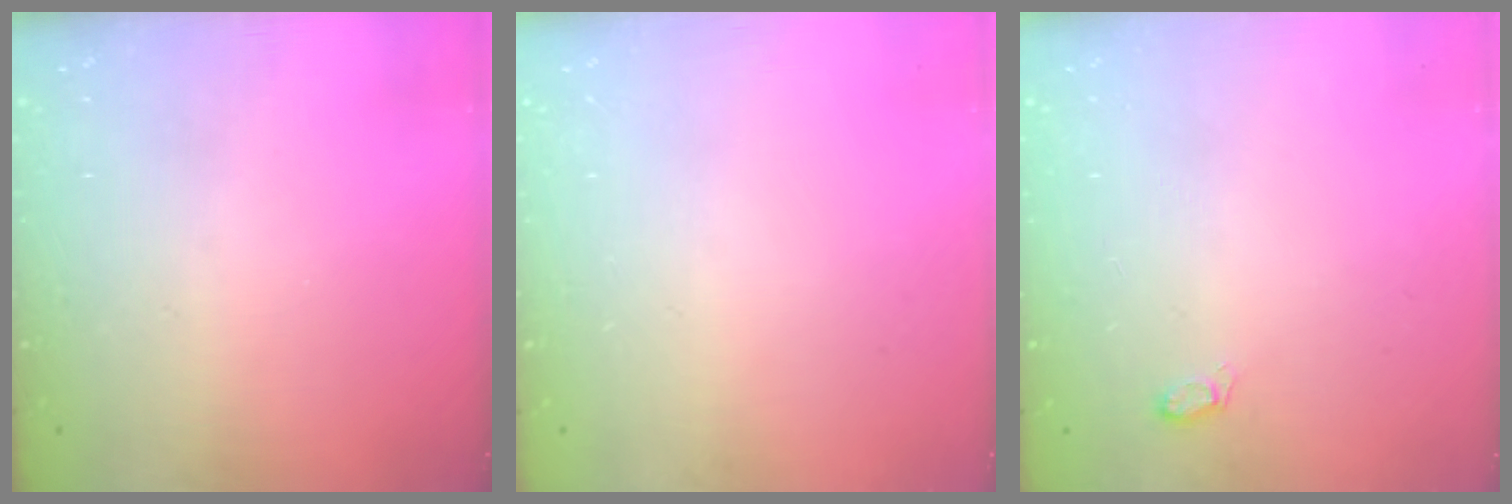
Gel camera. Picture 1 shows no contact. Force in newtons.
{"total": 0.0}
{"total": 4.5, "press": 4.5, "slide": 0.6}